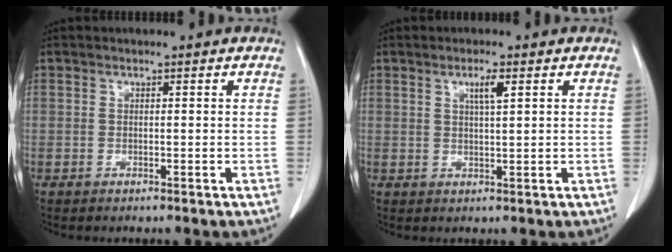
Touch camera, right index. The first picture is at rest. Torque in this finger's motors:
{"motor_torque": [0.26, 0.09, 0.08, 0.02]}